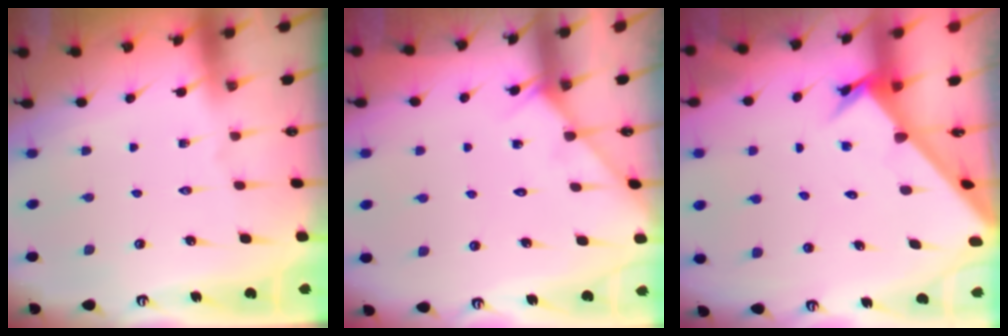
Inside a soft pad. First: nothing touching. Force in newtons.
{"total": 3.8, "press": 3.8, "slide": 0.4}
{"total": 2.6, "press": 2.6, "slide": 0.3}